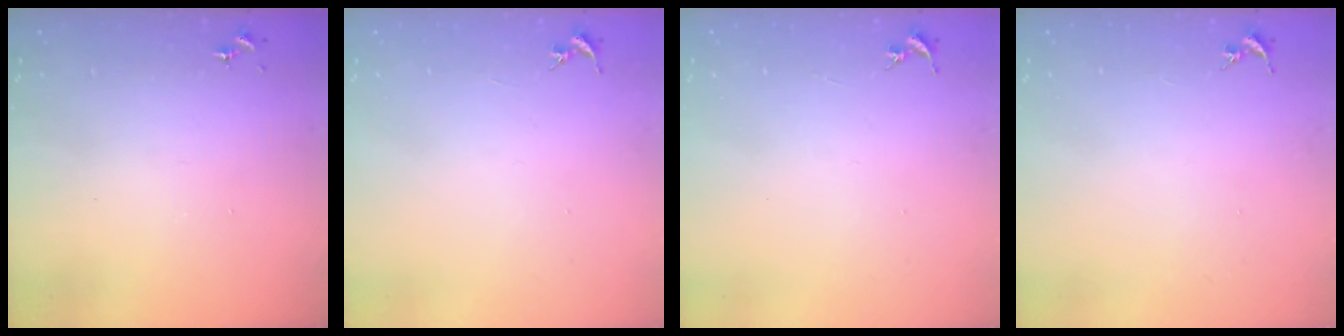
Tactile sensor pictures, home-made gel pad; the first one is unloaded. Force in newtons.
{"total": 0.0}
{"total": 0.0}
{"total": 0.0}